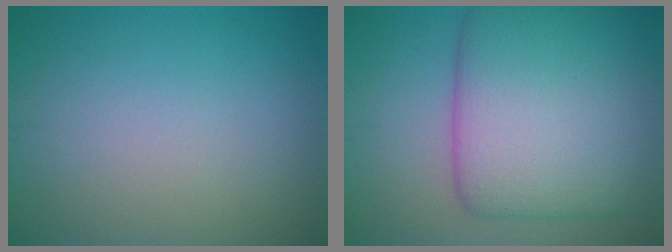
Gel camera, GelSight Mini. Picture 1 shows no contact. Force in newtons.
{"total": 11.3, "press": 11.2, "slide": 0.5}